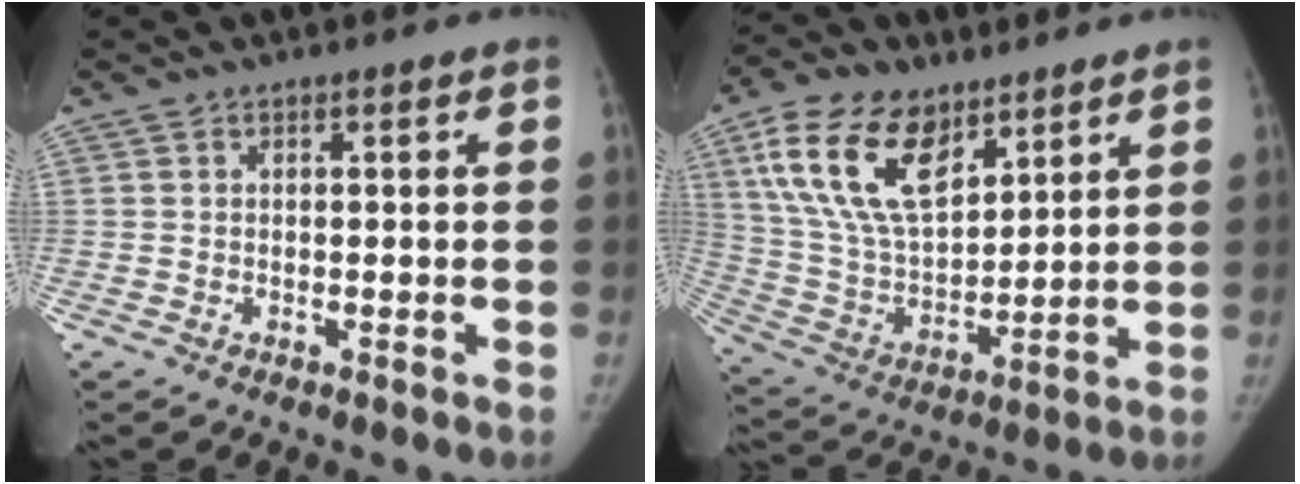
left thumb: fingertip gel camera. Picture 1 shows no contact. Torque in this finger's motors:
{"motor_torque": [0.65, 0.19, 1.72, -1.06, 0.23]}